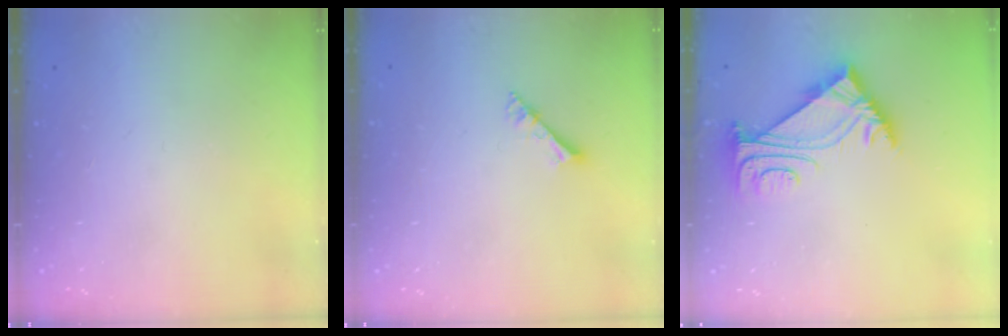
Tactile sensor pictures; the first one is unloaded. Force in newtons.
{"total": 3.4, "press": 3.4, "slide": 0.3}
{"total": 5.8, "press": 5.7, "slide": 1.1}